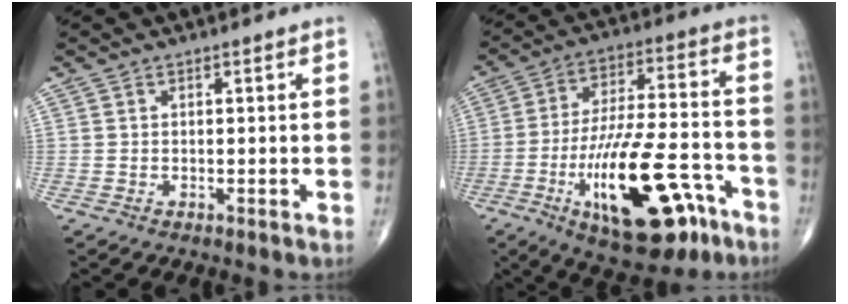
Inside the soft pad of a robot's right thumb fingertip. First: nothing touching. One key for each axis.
{"total": 22.2, "fx": -9.7, "fy": 8.5, "fz": 18.1, "tx": -0.306, "ty": 0.045, "tz": -0.146}